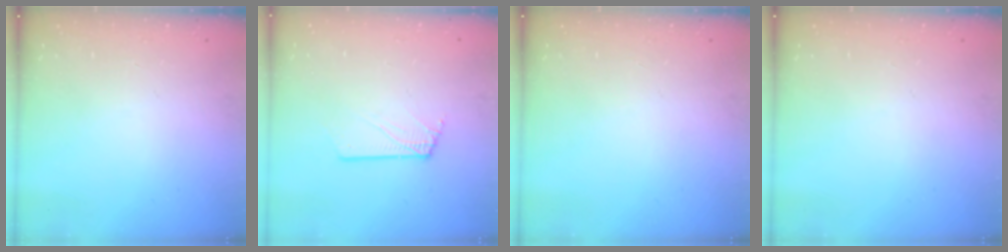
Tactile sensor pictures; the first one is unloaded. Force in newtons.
{"total": 1.0, "press": 1.0, "slide": 0.1}
{"total": 0.0}
{"total": 0.0}